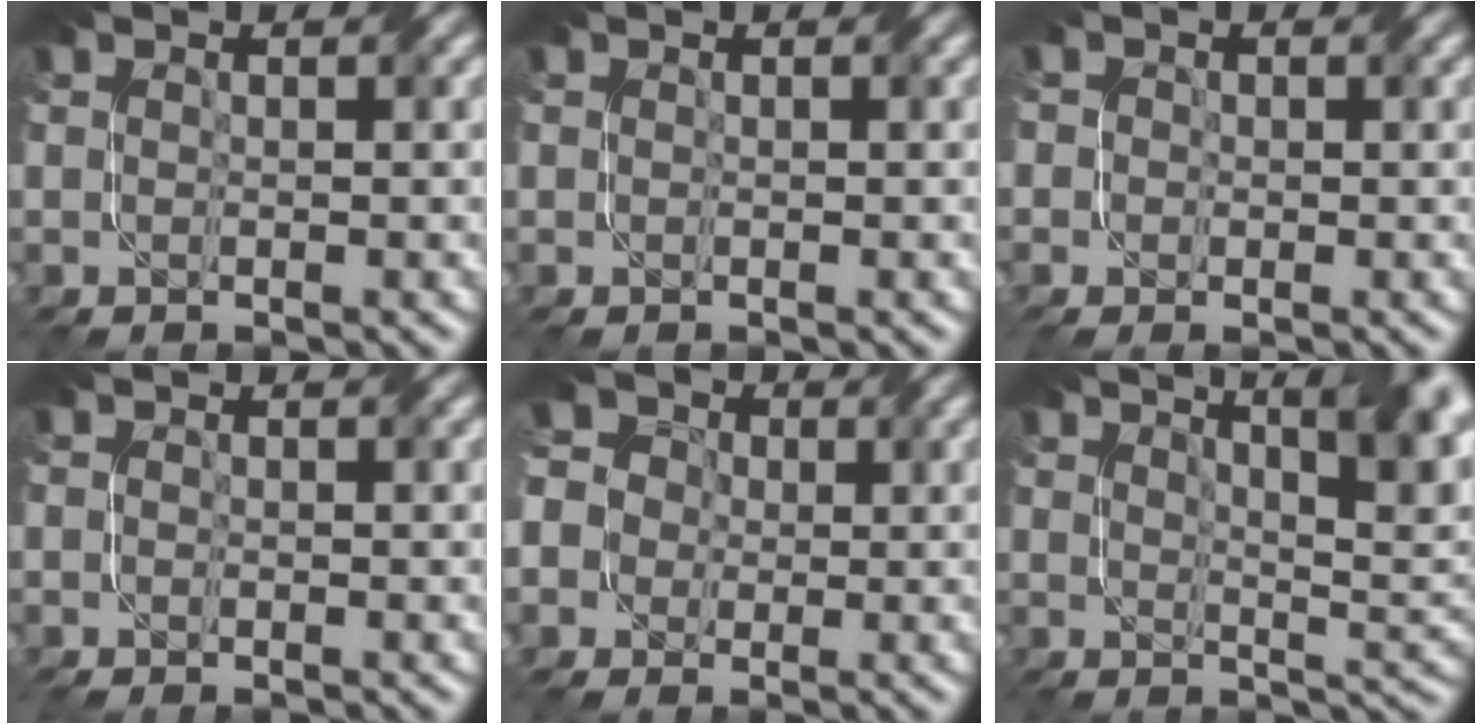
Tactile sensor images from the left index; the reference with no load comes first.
{"total": 0.0}
{"total": 1.7, "force": [-0.2, 1.5, 0.7], "torque": [-0.012, 0.003, -0.002]}
{"total": 0.8, "force": [-0.4, 0.4, 0.5], "torque": [-0.012, -0.003, -0.004]}
{"total": 7.1, "force": [-0.3, 6.6, 2.6], "torque": [-0.068, 0.028, -0.040]}
{"total": 10.2, "force": [5.5, 3.3, 8.0], "torque": [-0.066, 0.025, 0.064]}